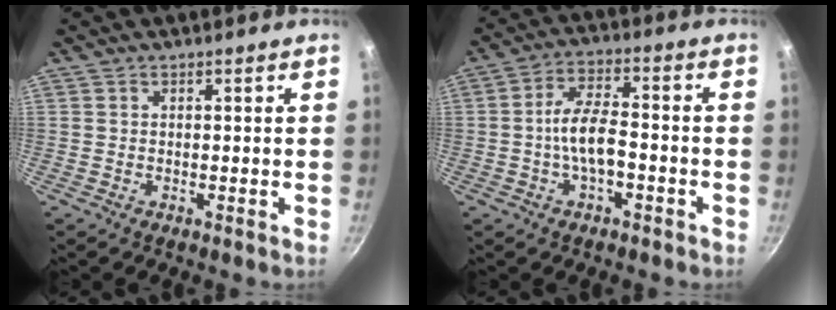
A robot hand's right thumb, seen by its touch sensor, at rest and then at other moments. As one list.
[{"total": 7.9, "force": [-2.2, 3.6, 6.7], "torque": [-0.114, 0.033, -0.045]}]